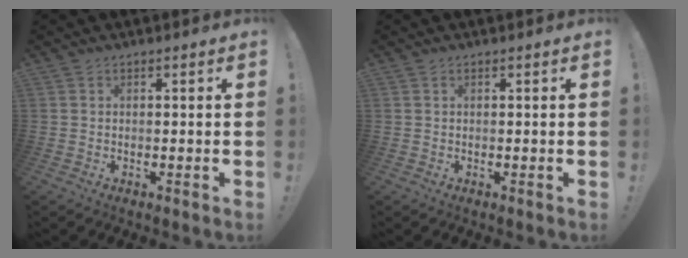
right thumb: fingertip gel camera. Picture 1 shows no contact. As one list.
[{"total": 0.0}]